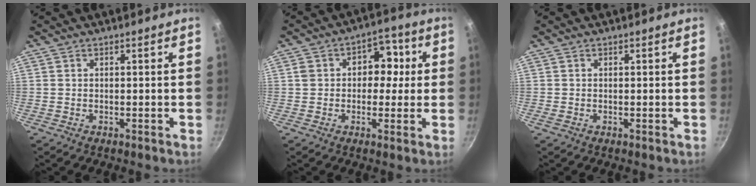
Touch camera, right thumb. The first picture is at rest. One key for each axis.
{"total": 8.2, "fx": 0.7, "fy": 6.4, "fz": 5.1, "tx": -0.015, "ty": 0.015, "tz": -0.001}
{"total": 0.0}